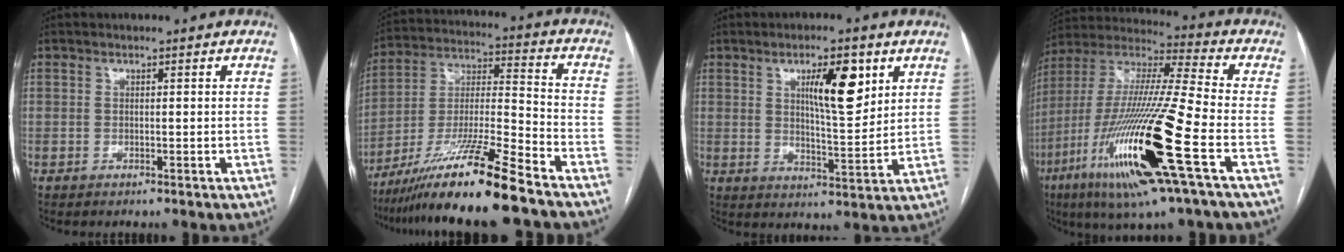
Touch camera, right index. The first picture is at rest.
{"total": 17.2, "force": [-12.8, -1.0, 11.3], "torque": [-0.226, -0.023, -0.233]}
{"total": 9.1, "force": [4.0, 2.1, 7.9], "torque": [-0.128, -0.001, 0.066]}
{"total": 24.3, "force": [-9.1, 1.4, 22.5], "torque": [-0.461, -0.038, -0.171]}